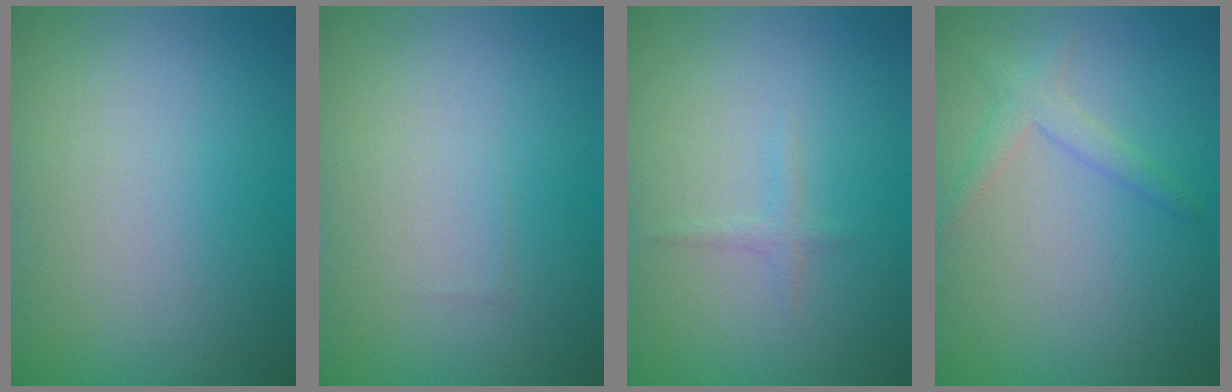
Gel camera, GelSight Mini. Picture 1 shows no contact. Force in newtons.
{"total": 0.0}
{"total": 0.8, "press": 0.8, "slide": 0.1}
{"total": 2.0, "press": 2.0, "slide": 0.1}